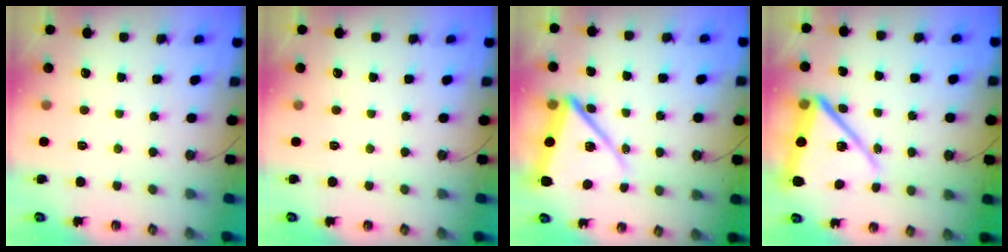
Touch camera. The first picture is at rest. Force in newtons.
{"total": 0.0}
{"total": 15.1, "press": 15.0, "slide": 1.5}
{"total": 16.9, "press": 16.8, "slide": 2.1}